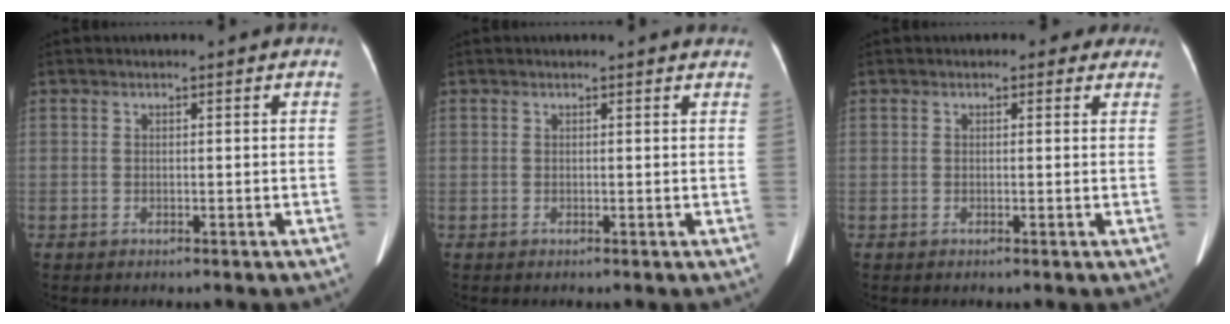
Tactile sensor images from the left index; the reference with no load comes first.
{"total": 3.2, "force": [3.1, 0.6, 0.6], "torque": [-0.010, 0.004, 0.020]}
{"total": 2.2, "force": [1.6, 1.3, 0.8], "torque": [0.001, 0.007, 0.007]}